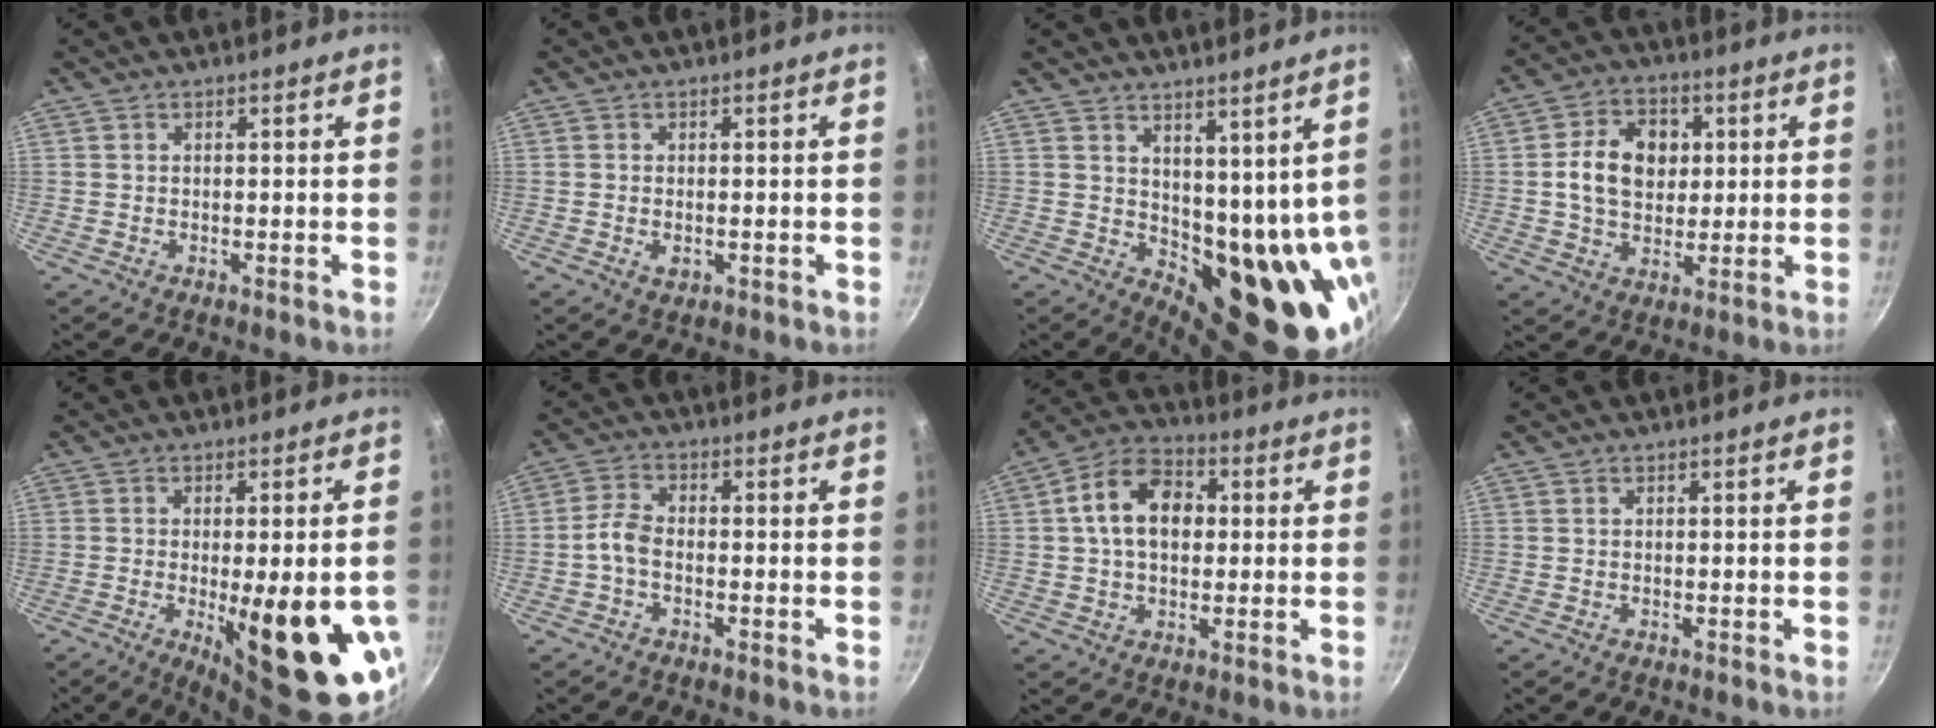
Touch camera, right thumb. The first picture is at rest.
{"total": 1.8, "force": [-0.4, 1.2, 1.3], "torque": [-0.020, -0.002, -0.005]}
{"total": 13.6, "force": [4.9, 7.8, 10.0], "torque": [-0.091, -0.029, 0.103]}
{"total": 11.3, "force": [1.6, 8.6, 7.2], "torque": [-0.097, 0.006, 0.021]}
{"total": 19.2, "force": [-5.1, 5.7, 17.6], "torque": [-0.211, -0.004, -0.053]}
{"total": 3.7, "force": [-1.5, 1.9, 2.7], "torque": [-0.064, 0.019, -0.040]}
{"total": 12.4, "force": [1.6, 8.6, 8.8], "torque": [-0.121, 0.023, 0.011]}
{"total": 0.0}